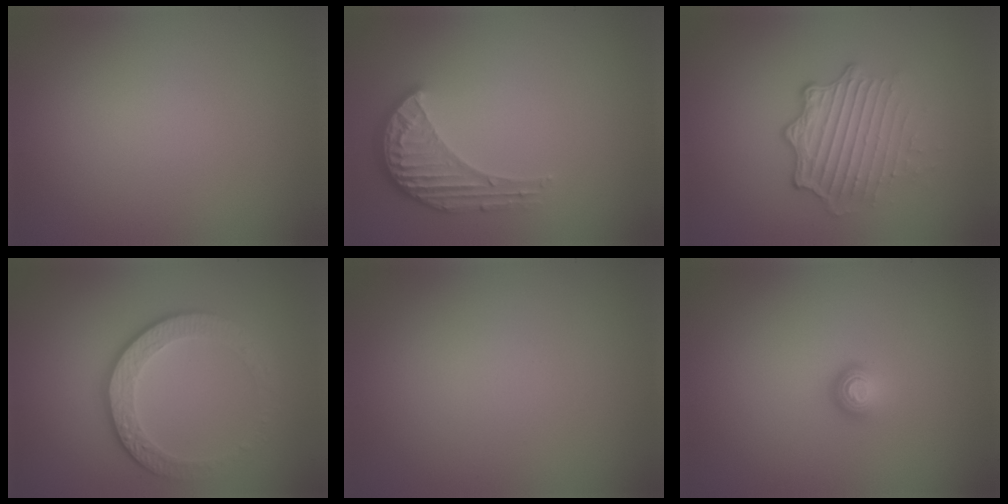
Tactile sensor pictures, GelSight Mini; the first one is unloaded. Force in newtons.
{"total": 3.5, "press": 2.8, "slide": 2.1}
{"total": 4.8, "press": 3.4, "slide": 3.4}
{"total": 4.4, "press": 3.2, "slide": 2.9}
{"total": 0.0}
{"total": 1.4, "press": 1.0, "slide": 1.0}